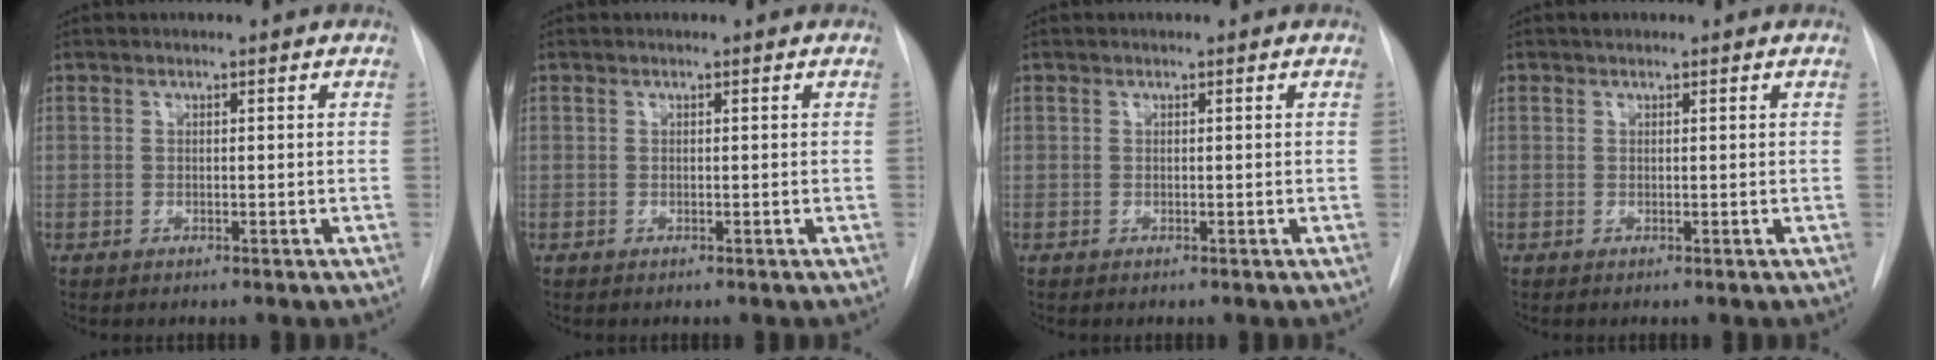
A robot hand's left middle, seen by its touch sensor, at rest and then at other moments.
{"total": 0.0}
{"total": 0.0}
{"total": 0.7, "force": [0.6, 0.4, 0.2], "torque": [-0.009, 0.010, 0.011]}